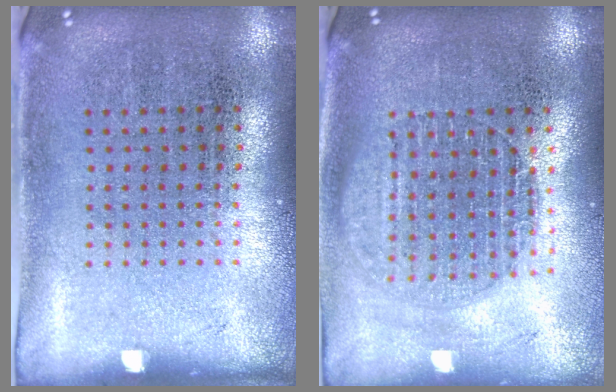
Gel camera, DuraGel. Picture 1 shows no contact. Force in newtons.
{"total": 1.6, "press": 1.4, "slide": 0.7}